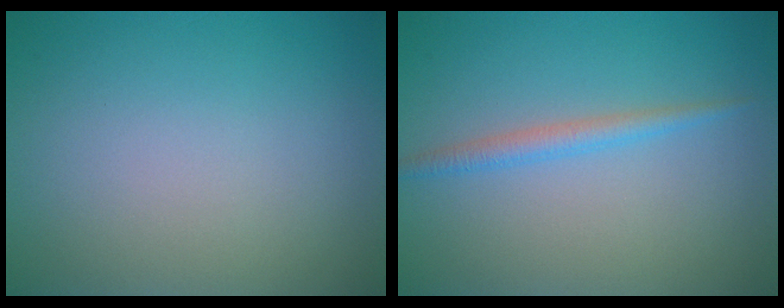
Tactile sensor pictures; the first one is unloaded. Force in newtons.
{"total": 1.7, "press": 1.7, "slide": 0.1}